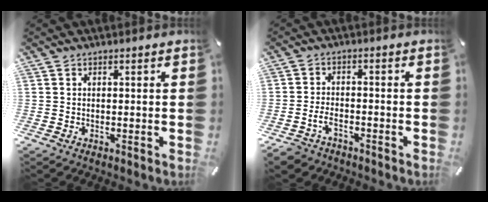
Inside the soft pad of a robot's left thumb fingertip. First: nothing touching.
{"total": 4.1, "force": [-2.6, 2.2, 2.2], "torque": [-0.054, 0.009, -0.054]}